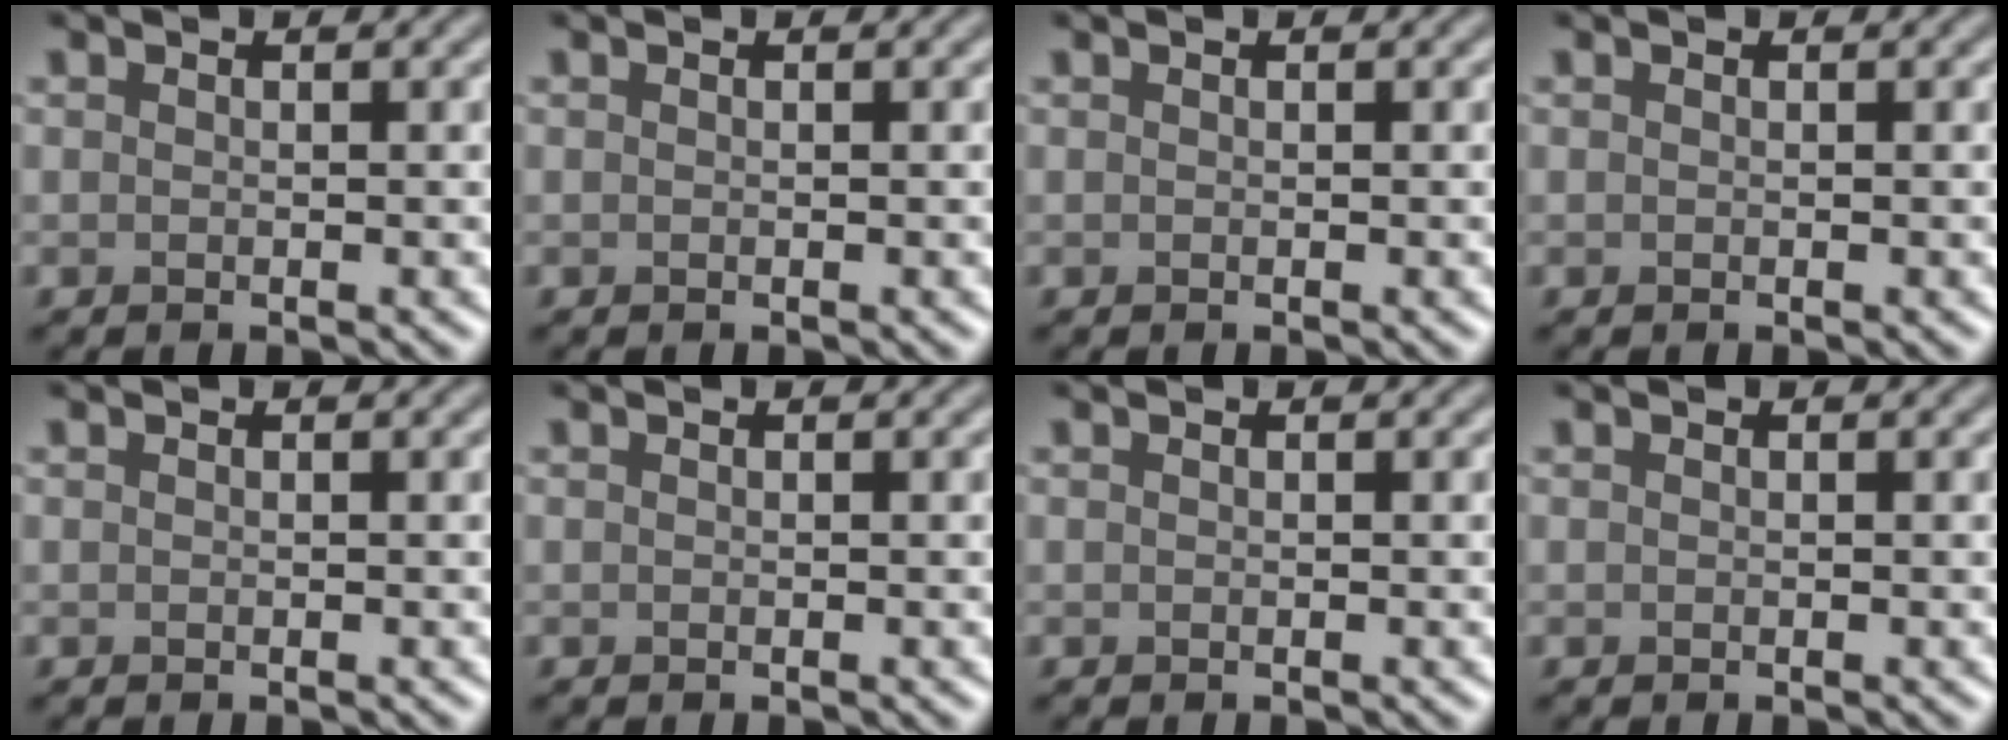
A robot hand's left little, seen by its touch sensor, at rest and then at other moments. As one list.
[{"total": 0.0}, {"total": 0.0}, {"total": 0.0}, {"total": 0.0}, {"total": 0.0}, {"total": 0.0}, {"total": 0.0}]